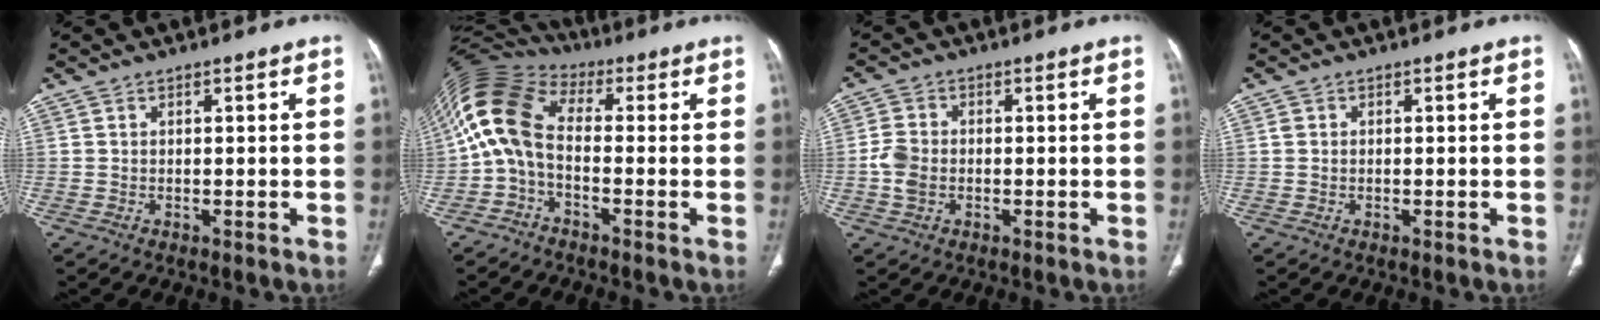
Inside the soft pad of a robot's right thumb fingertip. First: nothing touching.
{"total": 11.7, "force": [-1.0, 6.9, 9.4], "torque": [-0.192, 0.048, -0.036]}
{"total": 4.3, "force": [-0.8, 3.1, 2.9], "torque": [-0.065, 0.007, -0.018]}
{"total": 0.6, "force": [0.1, 0.5, 0.2], "torque": [0.000, 0.001, 0.002]}